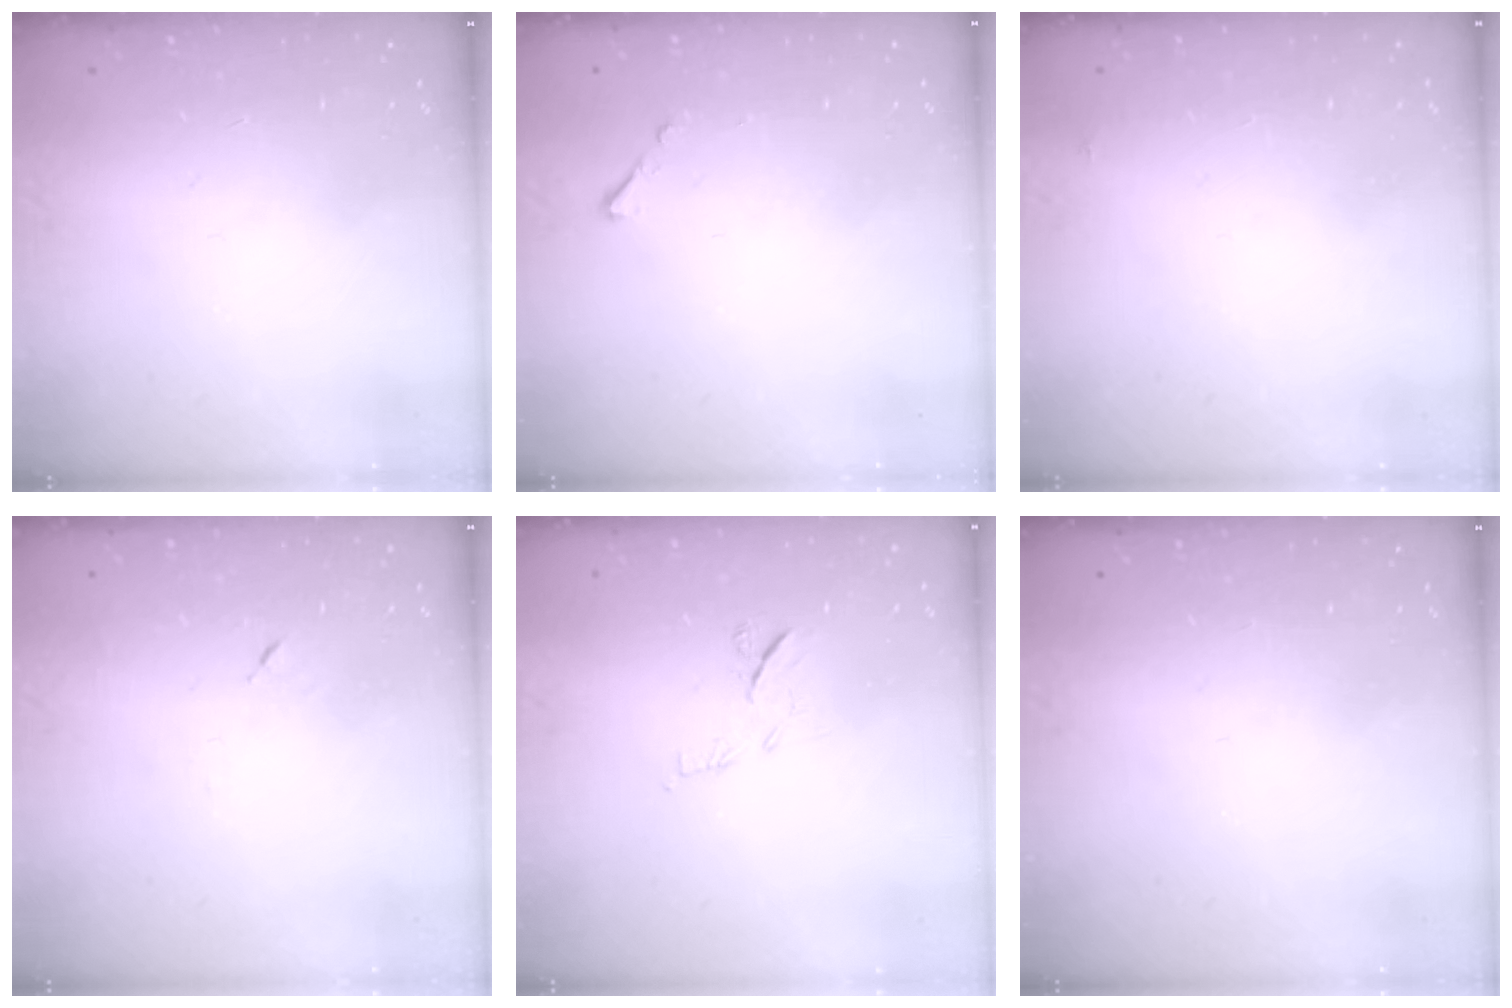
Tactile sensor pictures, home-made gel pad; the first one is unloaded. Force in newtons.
{"total": 2.5, "press": 2.5, "slide": 0.3}
{"total": 3.1, "press": 3.1, "slide": 0.3}
{"total": 4.2, "press": 4.1, "slide": 0.7}
{"total": 6.2, "press": 6.2, "slide": 0.7}
{"total": 0.0}